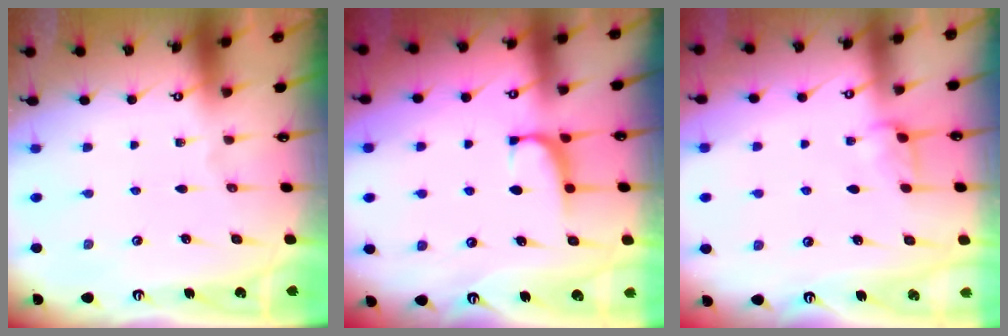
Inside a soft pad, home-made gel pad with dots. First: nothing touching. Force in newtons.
{"total": 0.8, "press": 0.6, "slide": 0.6}
{"total": 0.9, "press": 0.8, "slide": 0.4}